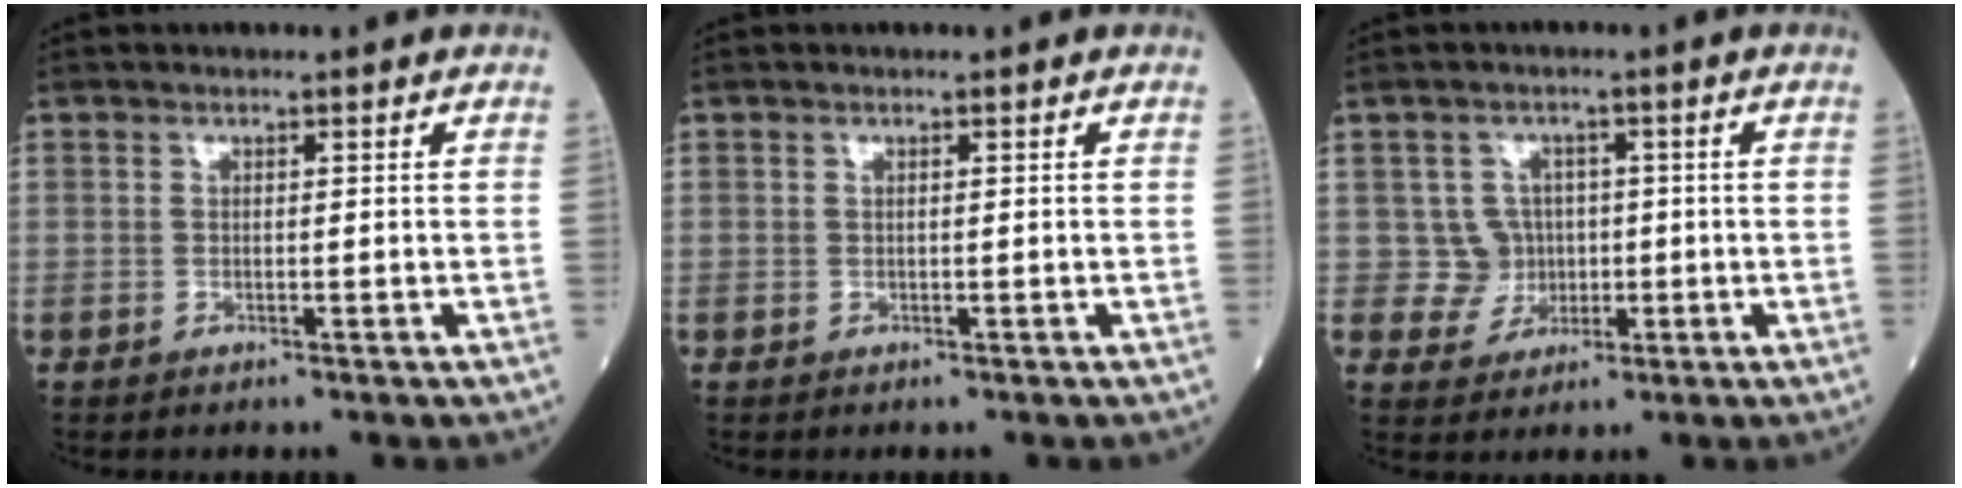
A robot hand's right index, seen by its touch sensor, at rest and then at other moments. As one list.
[{"total": 0.0}, {"total": 4.4, "force": [0.2, 4.4, 0.2], "torque": [0.008, 0.011, 0.007]}]